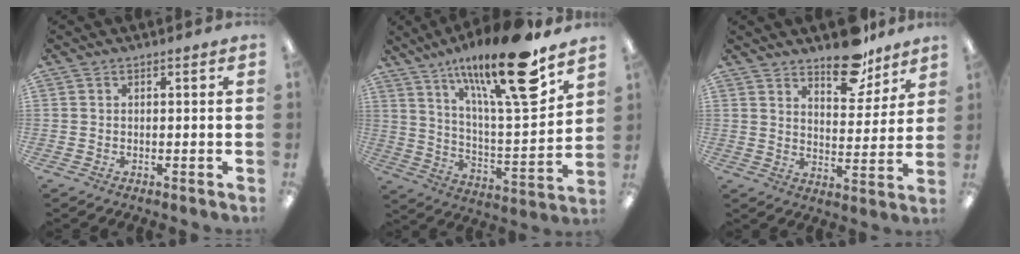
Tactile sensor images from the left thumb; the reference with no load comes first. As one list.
[{"total": 23.7, "force": [15.5, 5.3, 17.1], "torque": [-0.278, -0.092, 0.244]}, {"total": 11.9, "force": [9.4, 5.3, 5.1], "torque": [-0.050, -0.065, 0.164]}]